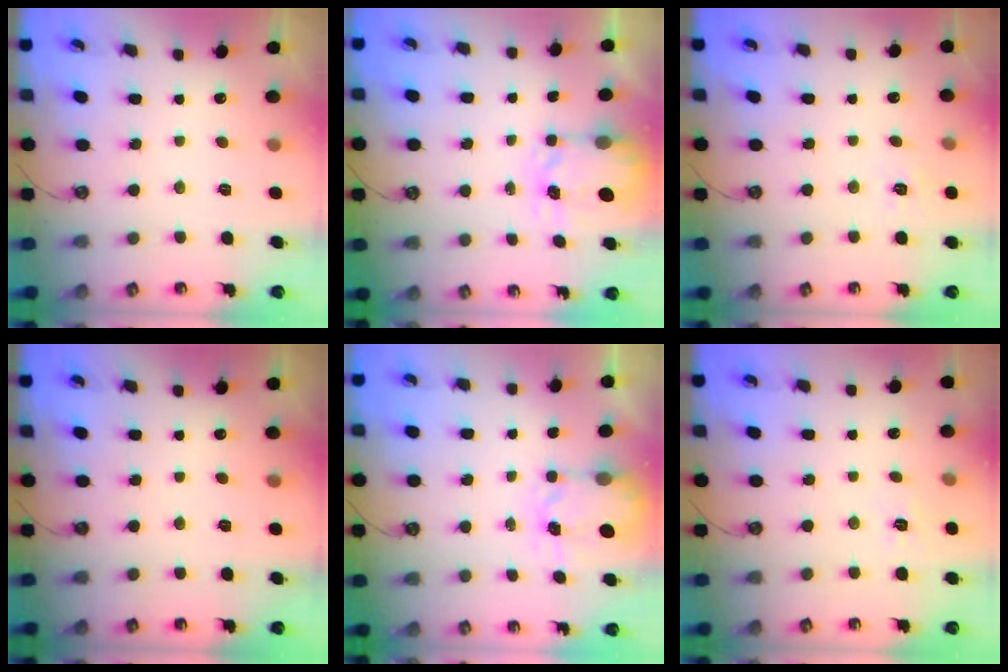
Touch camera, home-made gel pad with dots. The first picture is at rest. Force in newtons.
{"total": 3.5, "press": 3.4, "slide": 0.4}
{"total": 4.1, "press": 4.0, "slide": 0.6}
{"total": 0.0}
{"total": 3.8, "press": 3.7, "slide": 0.6}
{"total": 3.4, "press": 3.4, "slide": 0.6}